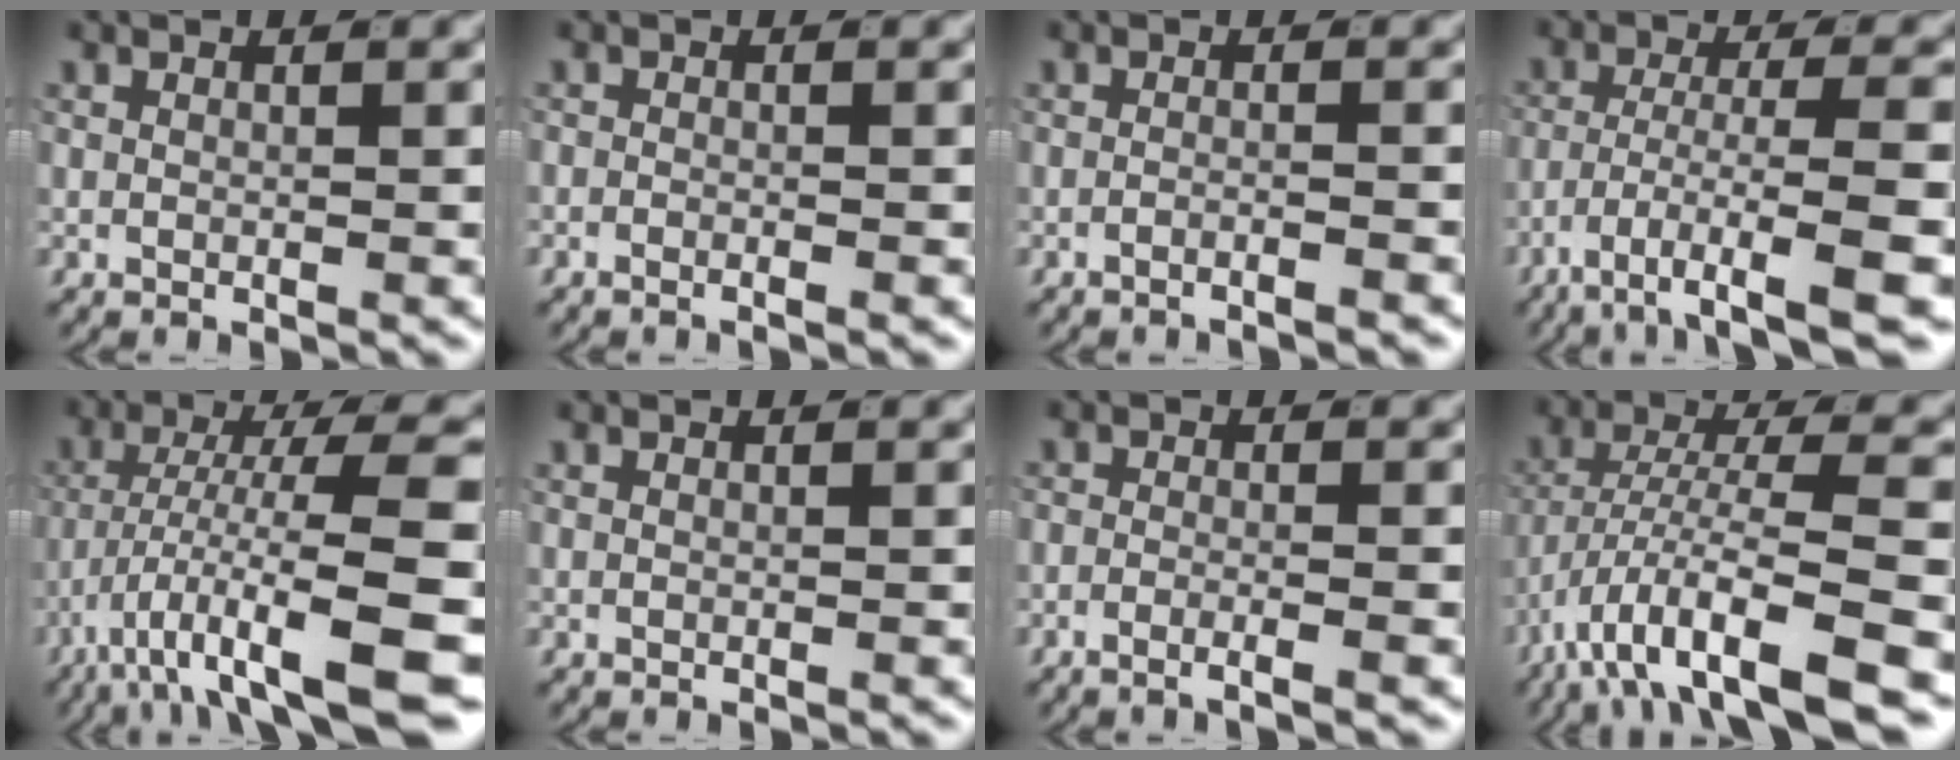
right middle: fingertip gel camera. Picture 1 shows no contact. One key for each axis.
{"total": 1.1, "fx": -0.9, "fy": 0.5, "fz": 0.4, "tx": -0.009, "ty": 0.004, "tz": -0.023}
{"total": 1.8, "fx": -1.6, "fy": -0.1, "fz": 0.7, "tx": -0.012, "ty": 0.001, "tz": -0.031}
{"total": 9.0, "fx": -6.0, "fy": 1.8, "fz": 6.4, "tx": -0.094, "ty": -0.023, "tz": -0.082}
{"total": 11.5, "fx": -6.4, "fy": 2.8, "fz": 9.1, "tx": -0.131, "ty": -0.017, "tz": -0.089}
{"total": 0.0}
{"total": 2.1, "fx": -1.7, "fy": 0.3, "fz": 1.2, "tx": -0.029, "ty": 0.000, "tz": -0.037}
{"total": 9.8, "fx": -5.7, "fy": 2.9, "fz": 7.4, "tx": -0.127, "ty": -0.016, "tz": -0.082}